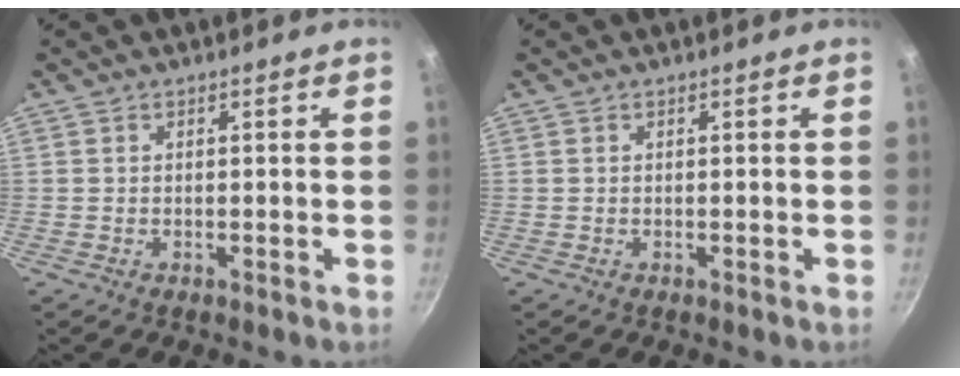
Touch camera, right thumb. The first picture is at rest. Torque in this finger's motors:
{"motor_torque": [-0.11, 0.01, 0.08, -0.03, 0.01]}